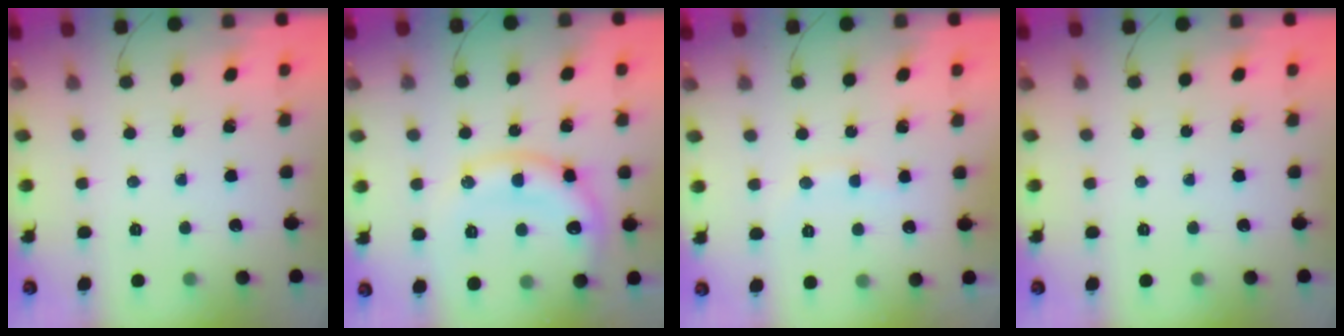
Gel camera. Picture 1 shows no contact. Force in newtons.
{"total": 14.9, "press": 14.9, "slide": 1.1}
{"total": 7.1, "press": 6.9, "slide": 1.4}
{"total": 0.0}